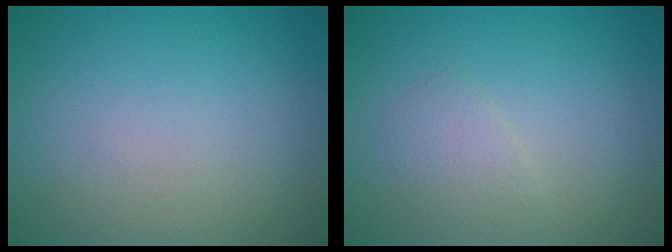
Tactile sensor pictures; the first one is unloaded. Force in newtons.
{"total": 1.5, "press": 1.4, "slide": 0.1}